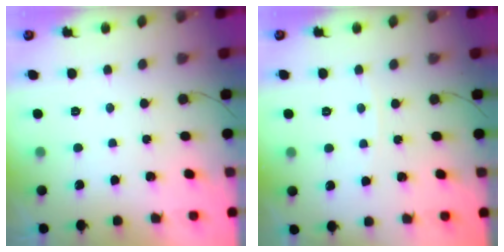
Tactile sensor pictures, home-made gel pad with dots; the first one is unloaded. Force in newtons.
{"total": 3.1, "press": 3.1, "slide": 0.4}